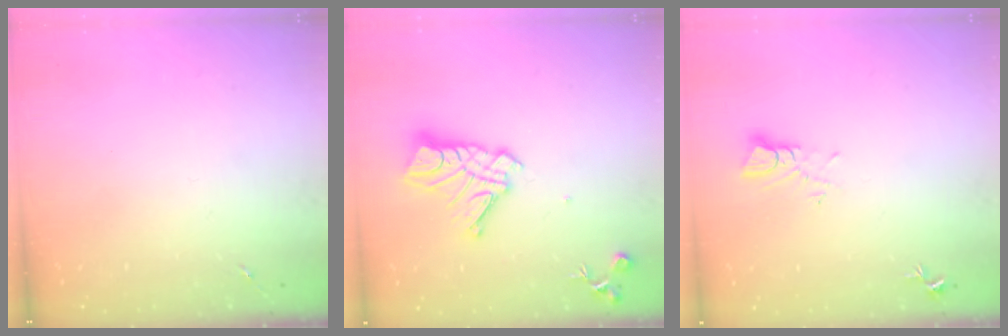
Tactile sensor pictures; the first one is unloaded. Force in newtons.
{"total": 13.7, "press": 13.6, "slide": 1.2}
{"total": 3.9, "press": 3.9, "slide": 0.2}